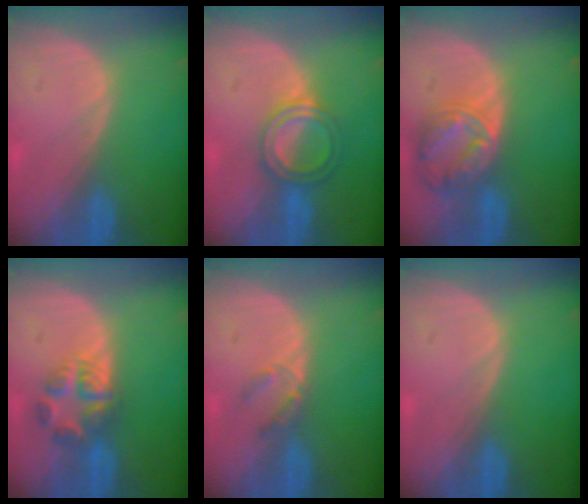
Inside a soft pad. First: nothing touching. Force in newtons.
{"total": 4.9, "press": 4.9, "slide": 0.3}
{"total": 8.2, "press": 7.0, "slide": 4.2}
{"total": 5.5, "press": 5.4, "slide": 1.1}
{"total": 2.5, "press": 2.3, "slide": 1.0}
{"total": 0.0}